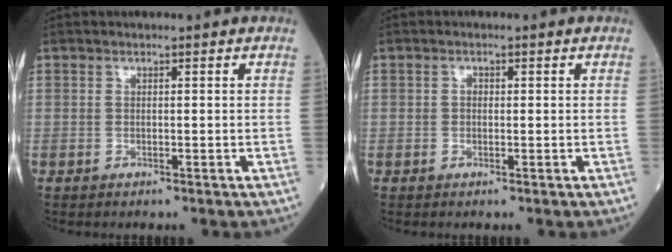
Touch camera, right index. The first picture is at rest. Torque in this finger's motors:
{"motor_torque": [0.11, 0.13, -0.01, -0.01]}